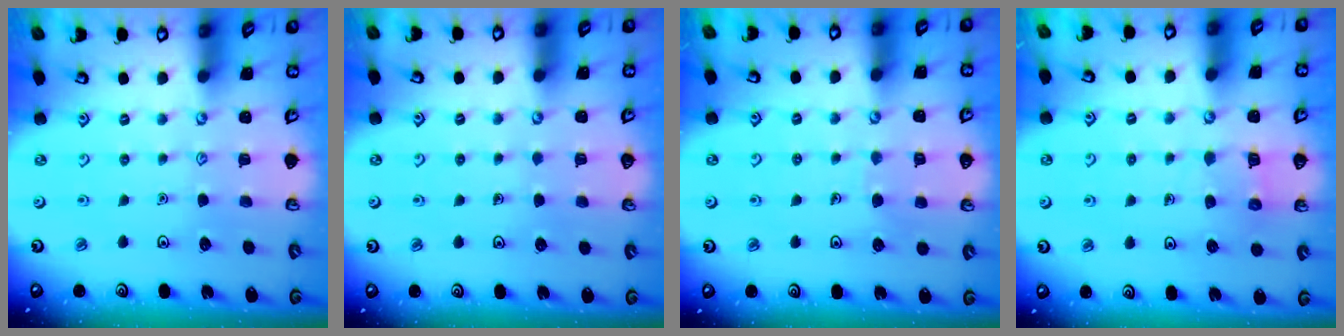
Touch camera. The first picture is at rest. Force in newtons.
{"total": 0.8, "press": 0.8, "slide": 0.3}
{"total": 3.9, "press": 3.9, "slide": 0.2}
{"total": 6.1, "press": 6.1, "slide": 0.6}